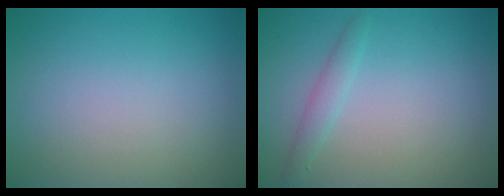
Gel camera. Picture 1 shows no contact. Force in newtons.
{"total": 1.3, "press": 1.3, "slide": 0.1}